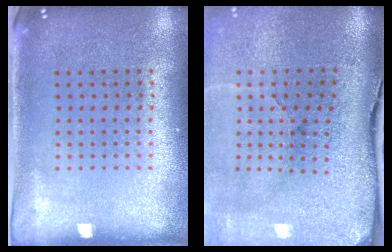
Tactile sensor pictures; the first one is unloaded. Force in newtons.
{"total": 5.1, "press": 4.0, "slide": 3.2}